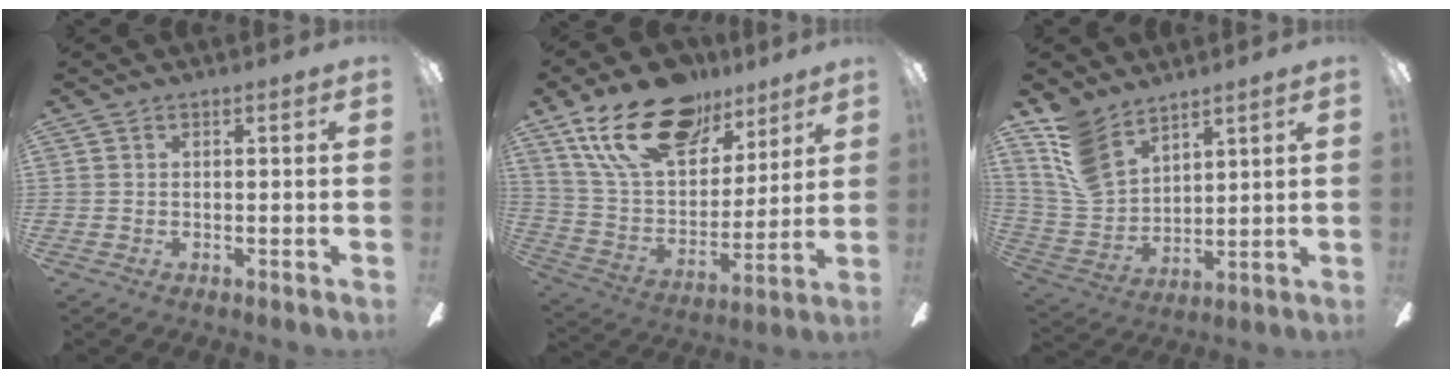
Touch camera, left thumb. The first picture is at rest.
{"total": 22.4, "force": [14.5, 12.2, 11.9], "torque": [-0.214, -0.070, 0.265]}
{"total": 13.0, "force": [9.7, 7.0, 5.2], "torque": [-0.144, -0.039, 0.196]}